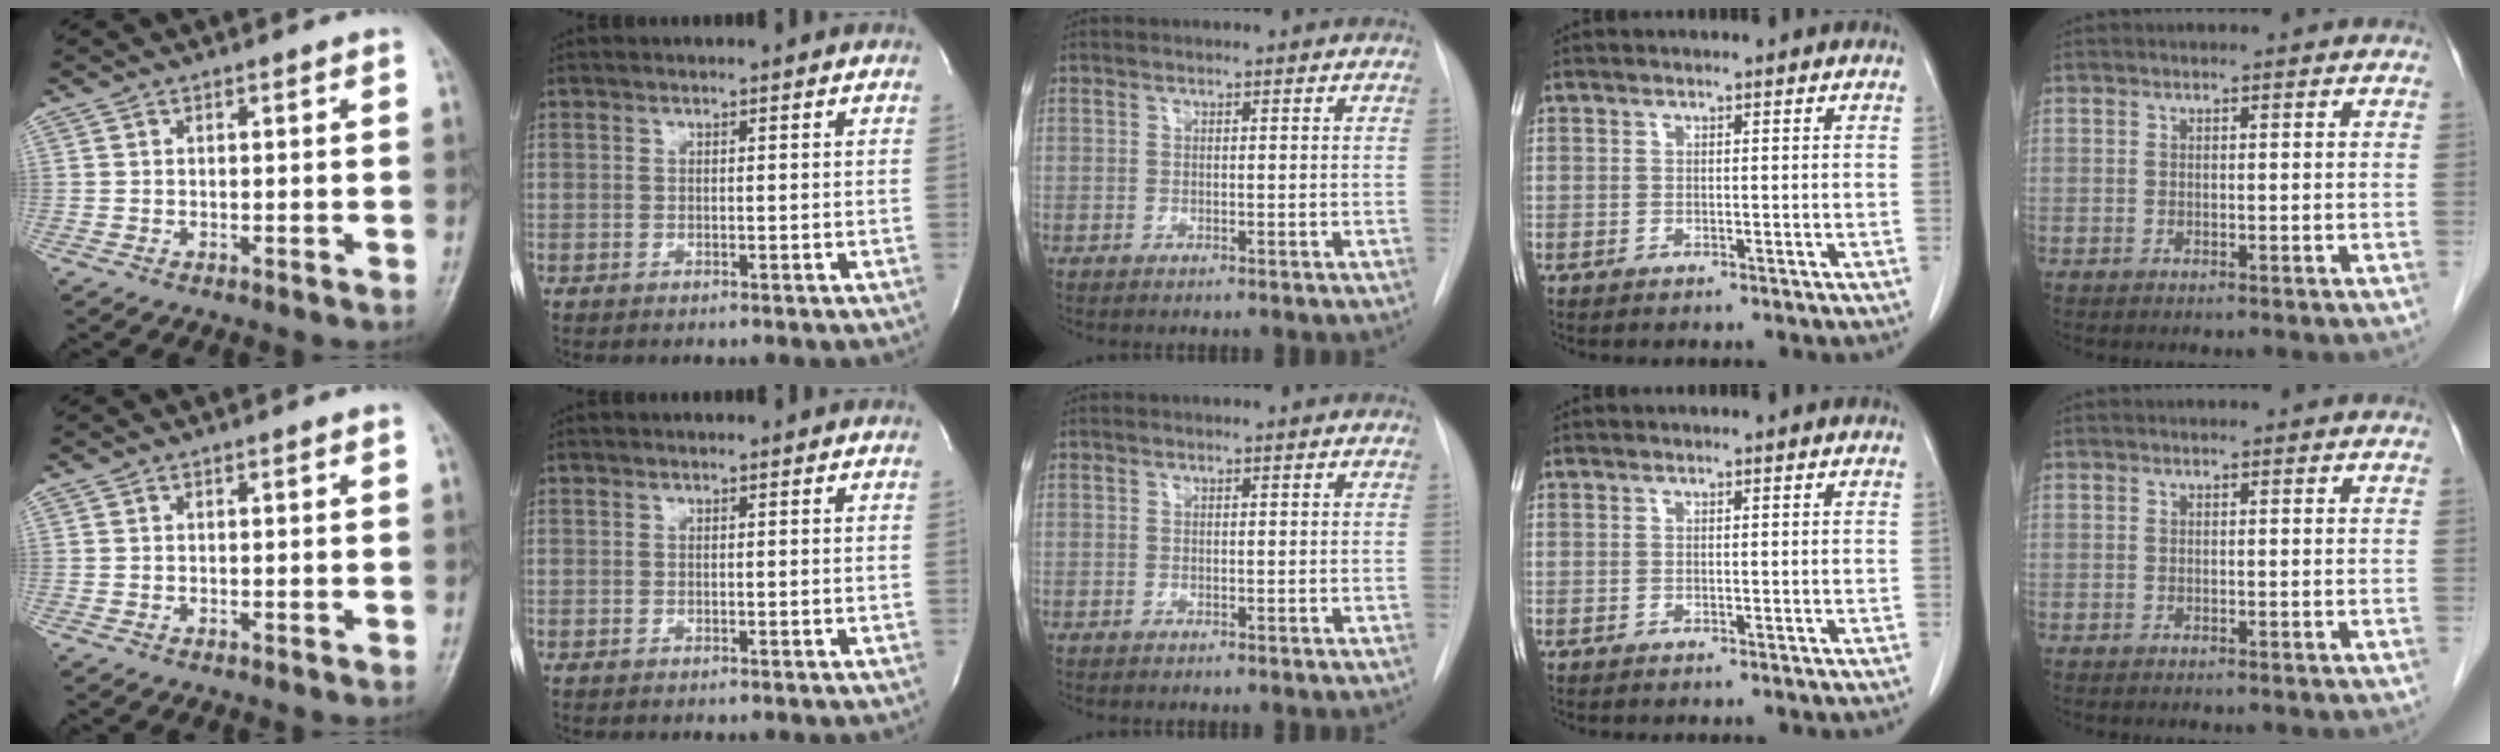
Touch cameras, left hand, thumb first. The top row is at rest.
{}